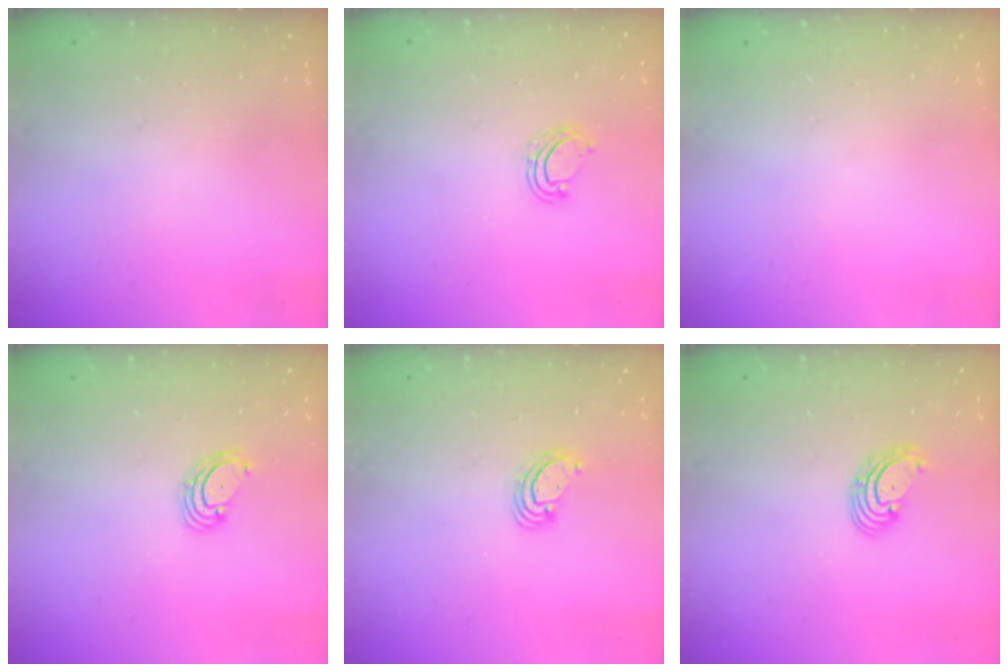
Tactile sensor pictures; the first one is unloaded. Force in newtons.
{"total": 6.0, "press": 5.8, "slide": 1.6}
{"total": 0.0}
{"total": 2.8, "press": 2.8, "slide": 0.3}
{"total": 2.4, "press": 2.4, "slide": 0.2}
{"total": 2.7, "press": 2.7, "slide": 0.1}